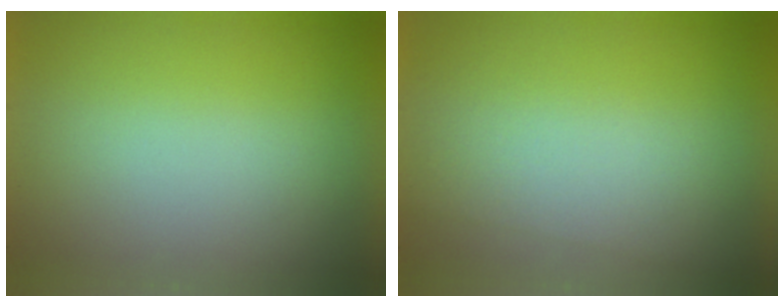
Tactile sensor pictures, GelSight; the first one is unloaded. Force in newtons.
{"total": 2.0}